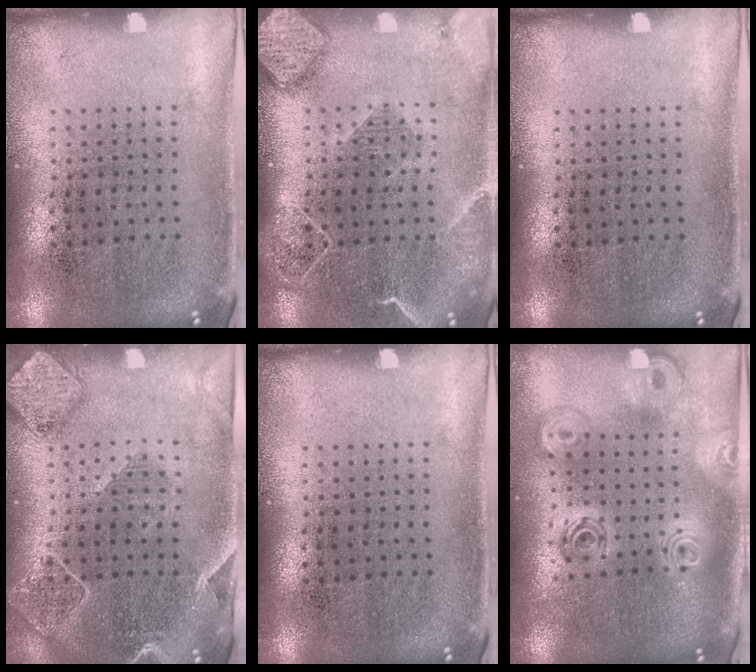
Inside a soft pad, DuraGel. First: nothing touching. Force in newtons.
{"total": 2.2, "press": 1.9, "slide": 1.1}
{"total": 0.0}
{"total": 2.1, "press": 1.9, "slide": 0.7}
{"total": 0.0}
{"total": 2.2, "press": 1.8, "slide": 1.2}